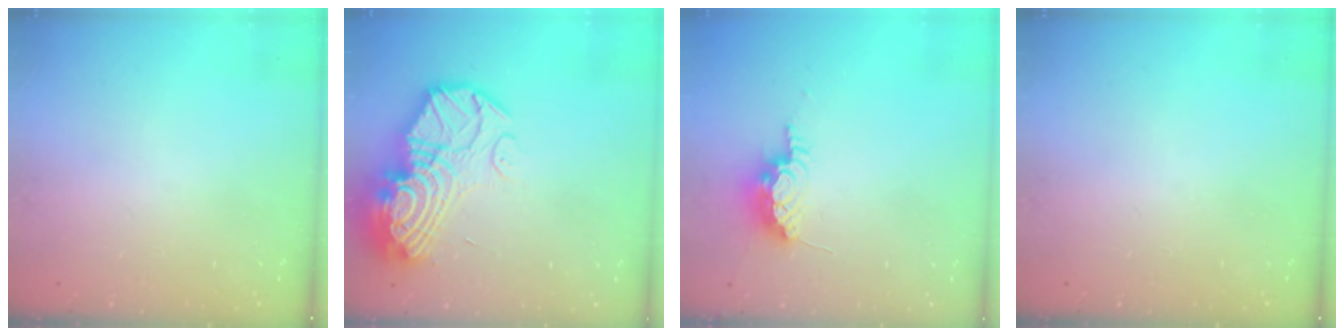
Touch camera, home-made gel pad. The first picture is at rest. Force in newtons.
{"total": 23.2, "press": 23.1, "slide": 2.1}
{"total": 8.7, "press": 8.7, "slide": 0.9}
{"total": 0.0}